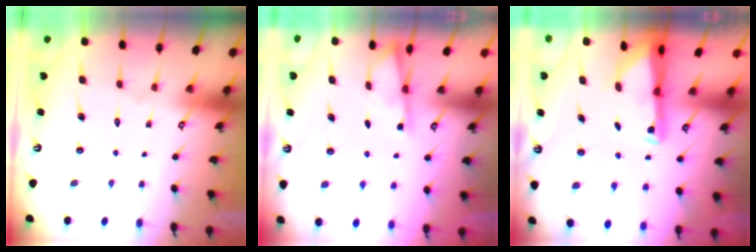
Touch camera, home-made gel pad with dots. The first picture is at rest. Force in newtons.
{"total": 2.6, "press": 2.6, "slide": 0.3}
{"total": 3.0, "press": 2.9, "slide": 0.6}